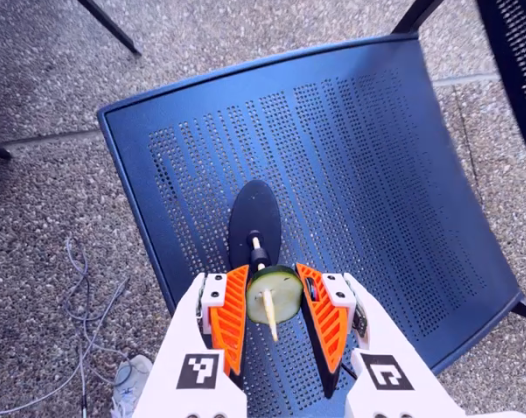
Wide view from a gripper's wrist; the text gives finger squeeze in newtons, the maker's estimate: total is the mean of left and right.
{"total": 11.2, "left": 10.9, "right": 11.6}